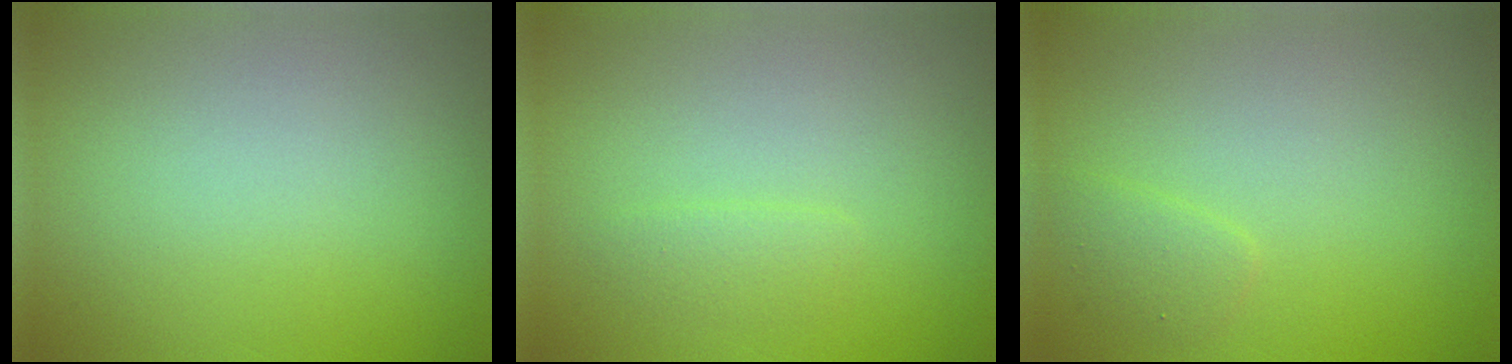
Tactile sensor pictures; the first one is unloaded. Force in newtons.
{"total": 1.1, "press": 1.1, "slide": 0.1}
{"total": 1.1, "press": 1.1, "slide": 0.1}